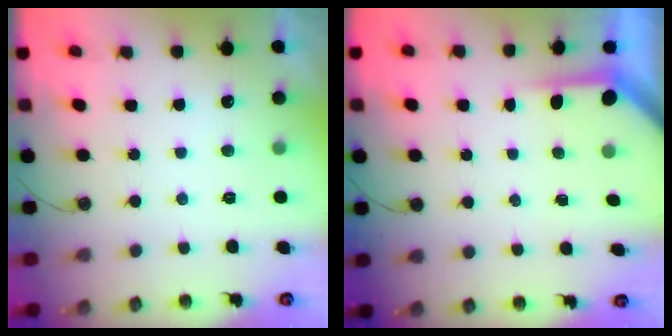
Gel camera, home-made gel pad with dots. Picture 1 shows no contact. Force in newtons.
{"total": 3.9, "press": 3.8, "slide": 0.4}